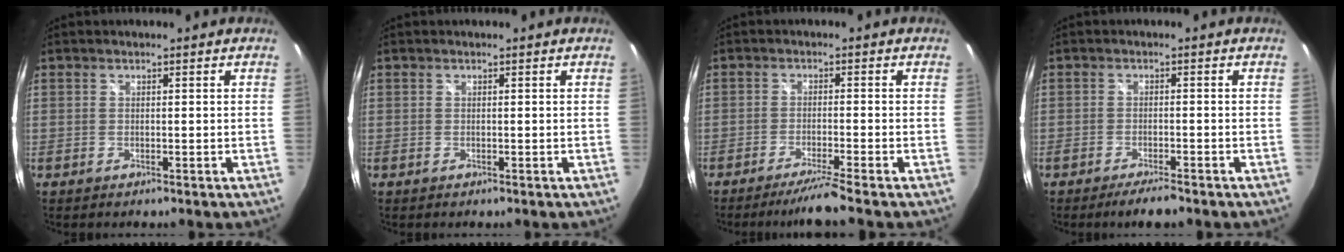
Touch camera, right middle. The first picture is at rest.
{"total": 0.0}
{"total": 5.4, "force": [-4.6, -1.6, 2.5], "torque": [-0.057, -0.008, -0.076]}
{"total": 4.1, "force": [-3.4, 0.5, 2.3], "torque": [-0.053, -0.006, -0.060]}